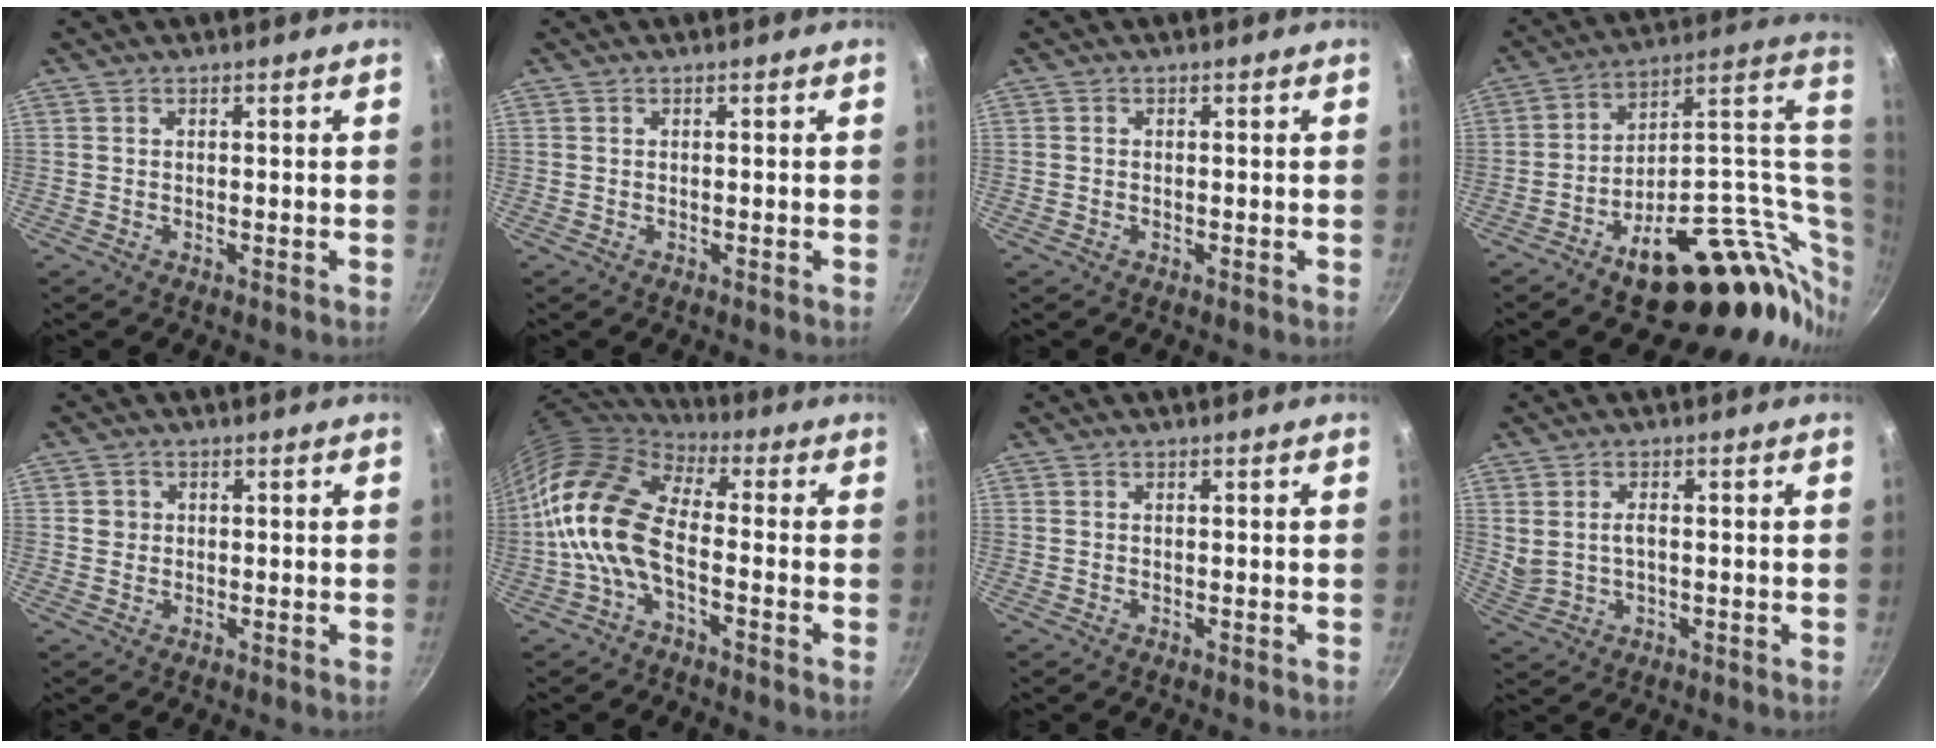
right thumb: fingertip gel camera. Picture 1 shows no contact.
{"total": 0.0}
{"total": 0.0}
{"total": 28.5, "force": [1.3, 15.5, 23.9], "torque": [-0.298, 0.017, 0.041]}
{"total": 2.0, "force": [0.2, 1.9, 0.5], "torque": [0.002, 0.006, 0.002]}
{"total": 13.3, "force": [-2.8, 7.0, 11.0], "torque": [-0.195, 0.029, -0.070]}
{"total": 0.0}
{"total": 4.1, "force": [0.3, 2.5, 3.2], "torque": [-0.056, 0.001, 0.017]}